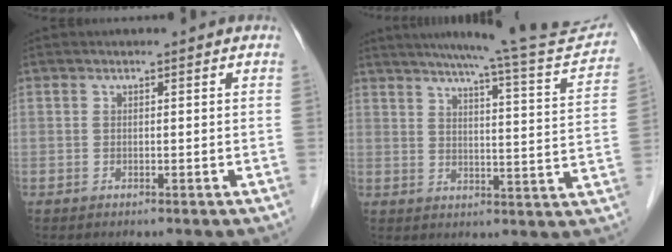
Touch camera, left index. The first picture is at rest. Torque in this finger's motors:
{"motor_torque": [0.27, -0.42, 0.24, 0.06]}